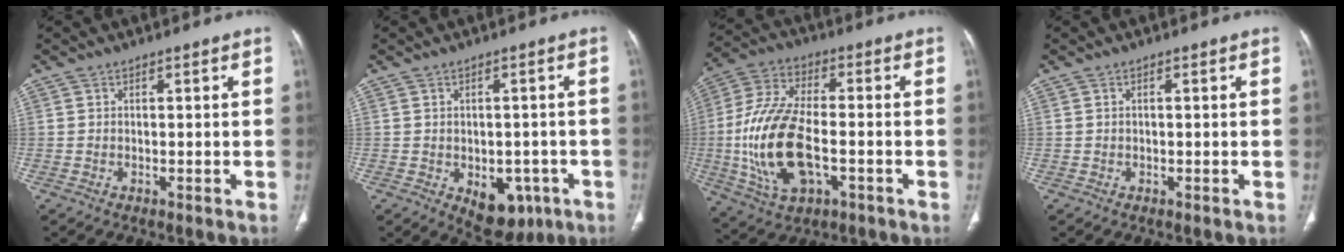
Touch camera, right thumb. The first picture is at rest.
{"total": 8.9, "force": [-3.4, 5.7, 5.9], "torque": [-0.046, 0.013, -0.030]}
{"total": 18.4, "force": [-3.5, 9.3, 15.5], "torque": [-0.320, 0.017, -0.057]}
{"total": 0.0}